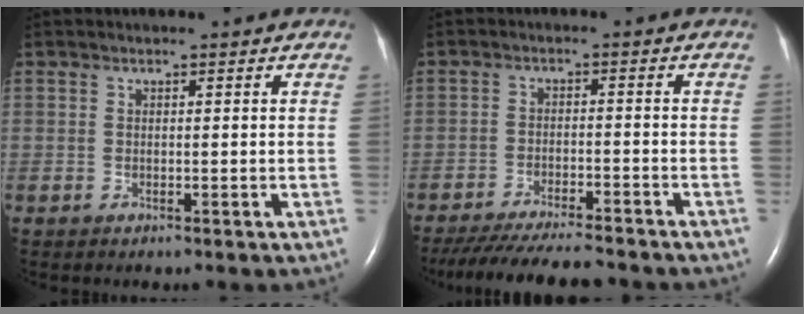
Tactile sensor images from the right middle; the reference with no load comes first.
{"total": 14.1, "force": [-12.8, 1.4, 5.9], "torque": [-0.104, -0.029, -0.187]}